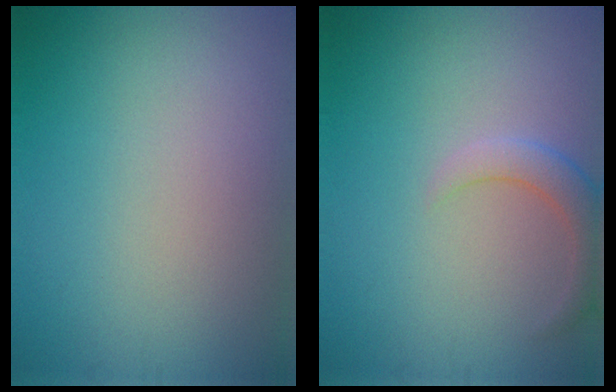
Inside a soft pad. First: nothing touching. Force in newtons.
{"total": 2.7, "press": 2.7, "slide": 0.2}